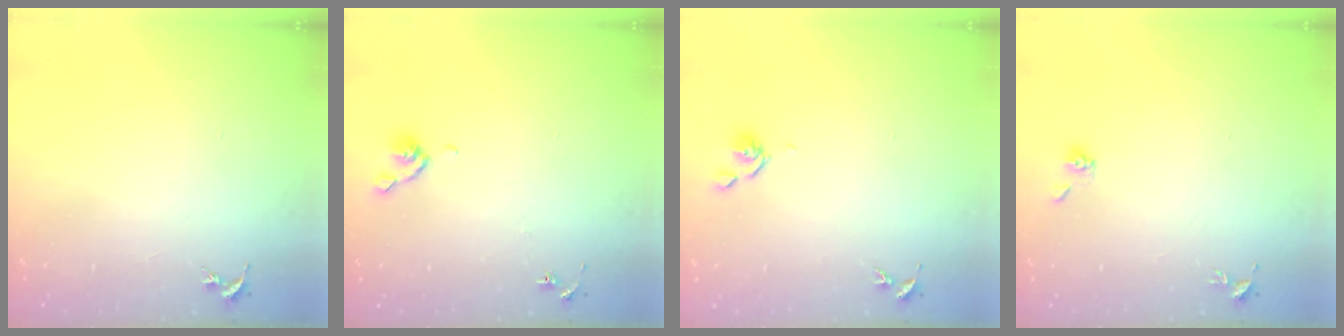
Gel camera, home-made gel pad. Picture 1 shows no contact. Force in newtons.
{"total": 5.2, "press": 5.1, "slide": 1.0}
{"total": 6.0, "press": 5.9, "slide": 0.8}
{"total": 5.3, "press": 5.2, "slide": 1.1}